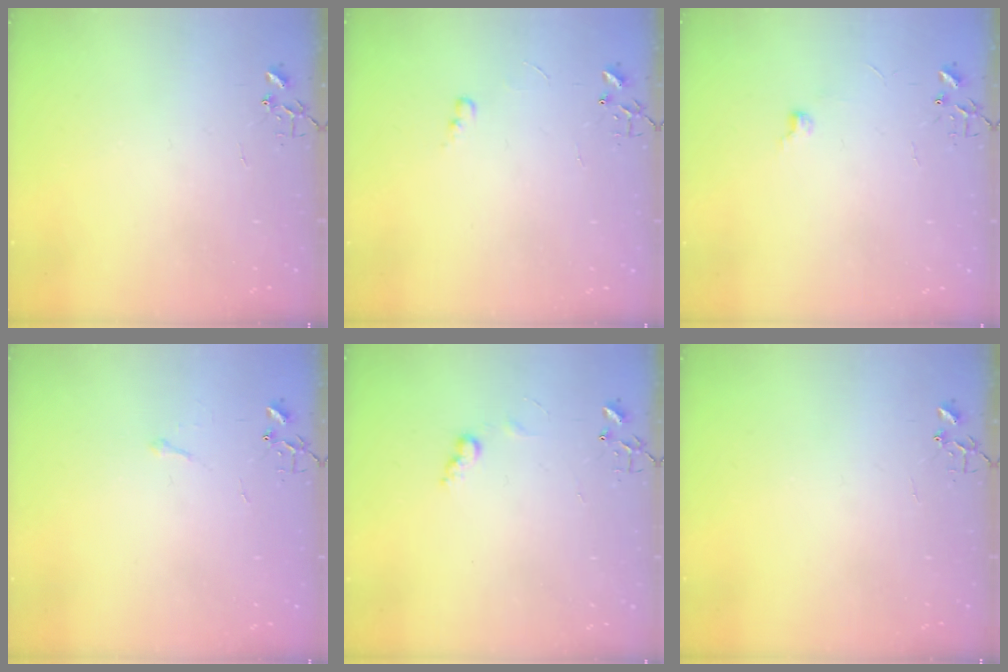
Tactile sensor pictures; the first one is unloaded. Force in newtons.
{"total": 4.0, "press": 3.9, "slide": 0.6}
{"total": 4.7, "press": 4.7, "slide": 0.6}
{"total": 3.1, "press": 3.1, "slide": 0.5}
{"total": 6.5, "press": 6.5, "slide": 0.1}
{"total": 0.0}